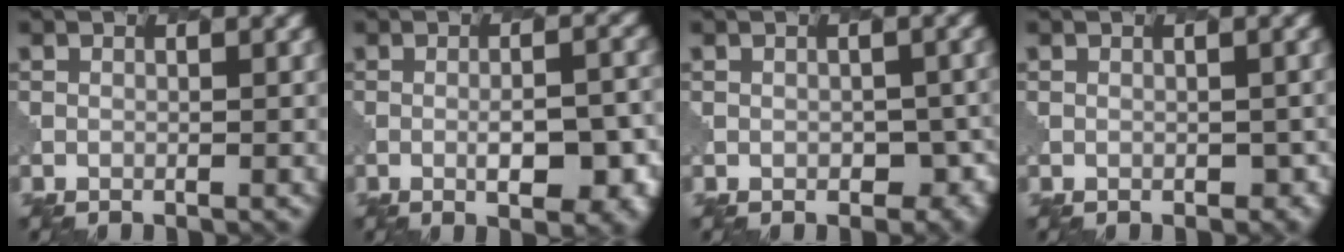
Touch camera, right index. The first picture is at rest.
{"total": 6.4, "force": [-1.8, 2.3, 5.7], "torque": [-0.075, 0.002, -0.013]}
{"total": 3.4, "force": [-1.1, 2.5, 2.1], "torque": [-0.020, -0.012, -0.004]}
{"total": 1.7, "force": [-0.7, 1.2, 0.9], "torque": [-0.011, -0.002, 0.002]}